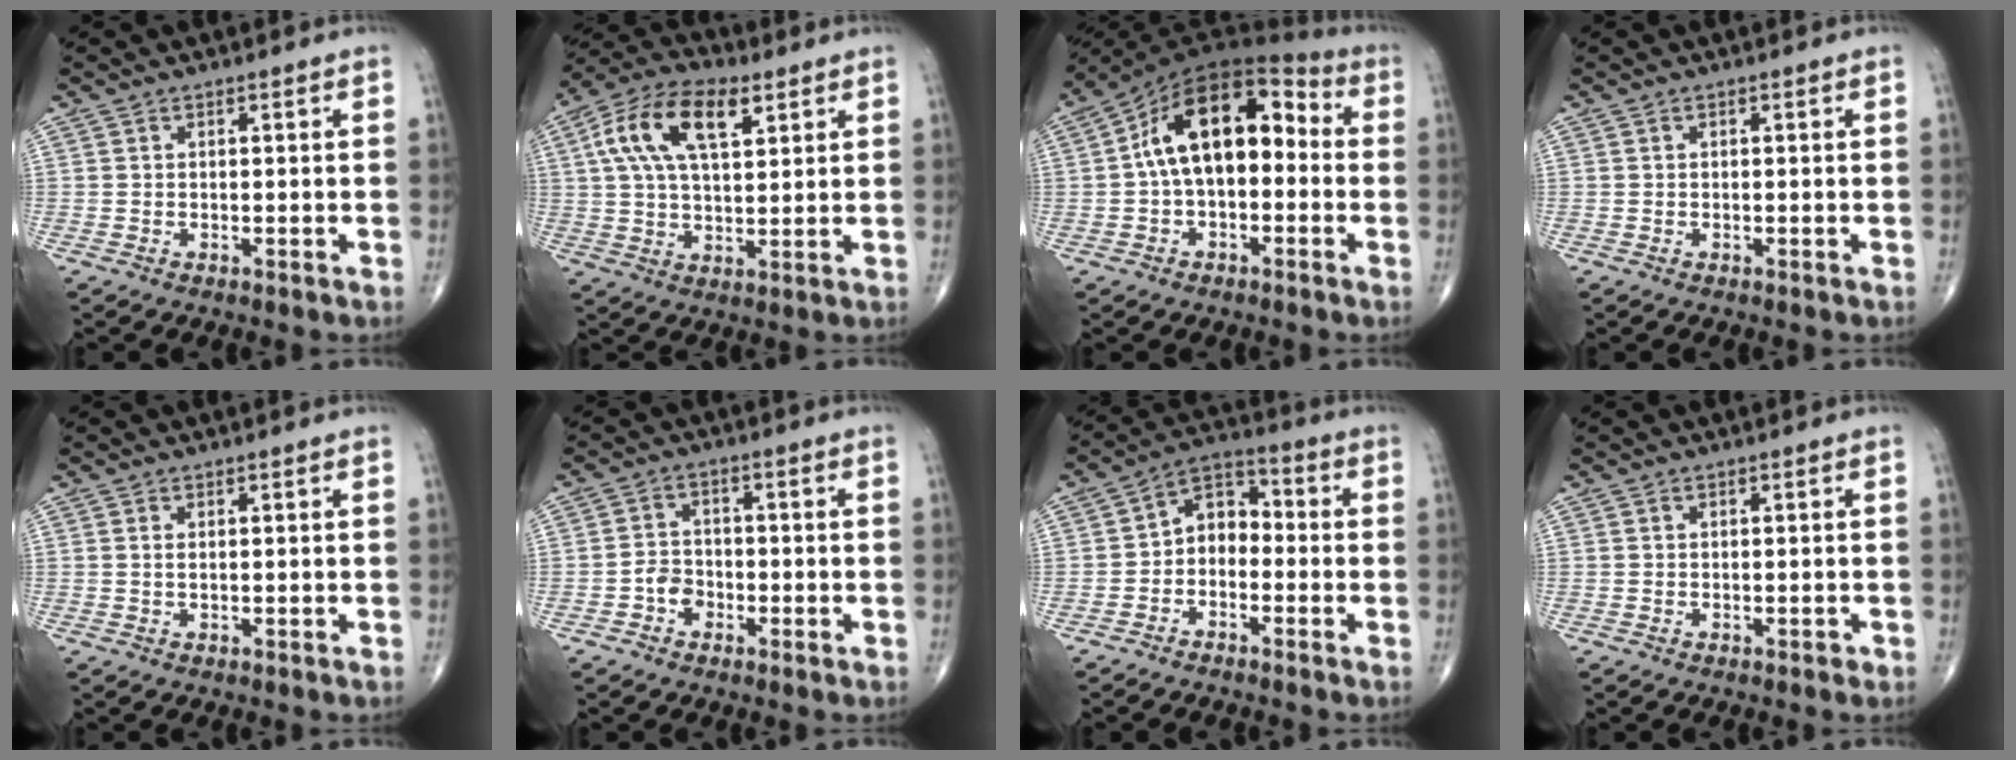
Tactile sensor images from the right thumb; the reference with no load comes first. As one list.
[{"total": 14.6, "force": [5.4, 7.2, 11.5], "torque": [-0.208, 0.009, 0.094]}, {"total": 15.9, "force": [0.3, 9.2, 12.9], "torque": [-0.191, 0.053, -0.008]}, {"total": 0.0}, {"total": 0.8, "force": [0.2, 0.3, 0.7], "torque": [-0.019, 0.002, 0.007]}, {"total": 3.9, "force": [-1.6, 3.1, 1.6], "torque": [-0.011, 0.016, -0.036]}, {"total": 7.0, "force": [-1.5, 5.1, 4.6], "torque": [-0.051, 0.038, -0.046]}, {"total": 0.6, "force": [-0.2, 0.4, 0.4], "torque": [-0.003, 0.001, -0.004]}]